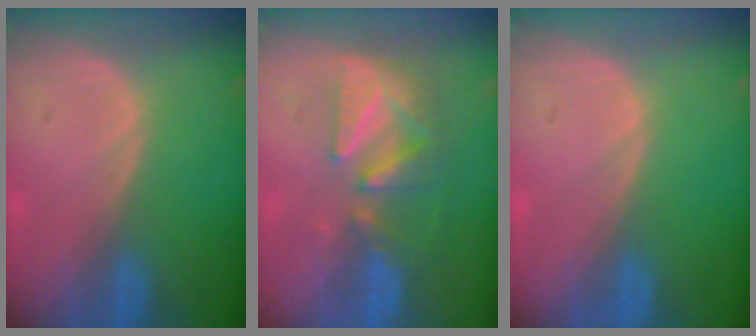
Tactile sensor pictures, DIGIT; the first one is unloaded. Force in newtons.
{"total": 8.6, "press": 7.7, "slide": 3.9}
{"total": 0.0}